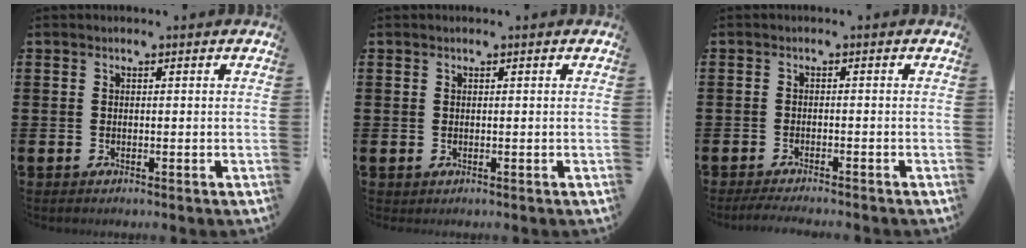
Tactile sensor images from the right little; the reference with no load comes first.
{"total": 0.0}
{"total": 2.0, "force": [-1.9, -0.1, 0.7], "torque": [-0.010, 0.005, -0.037]}